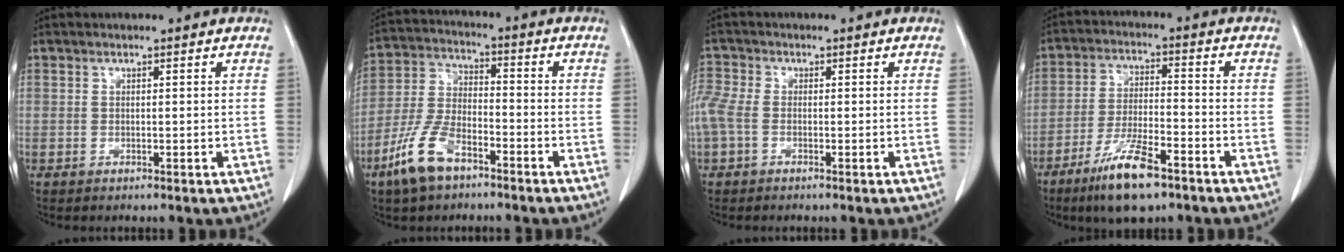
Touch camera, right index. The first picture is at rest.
{"total": 10.0, "force": [-6.2, 4.3, 6.5], "torque": [-0.157, 0.000, -0.123]}
{"total": 5.3, "force": [-1.0, 3.3, 4.0], "torque": [-0.128, 0.015, -0.022]}
{"total": 10.6, "force": [-6.9, 2.3, 7.8], "torque": [-0.151, -0.019, -0.116]}